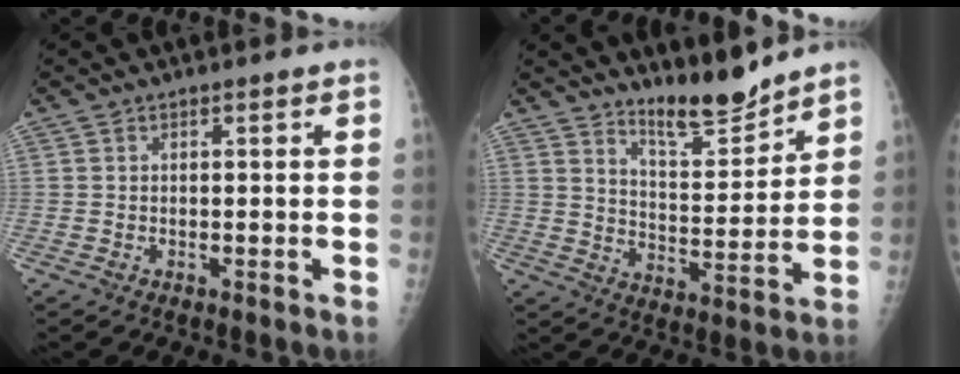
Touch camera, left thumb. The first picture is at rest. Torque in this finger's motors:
{"motor_torque": [1.59, 0.22, 0.65, -0.59, 0.00]}